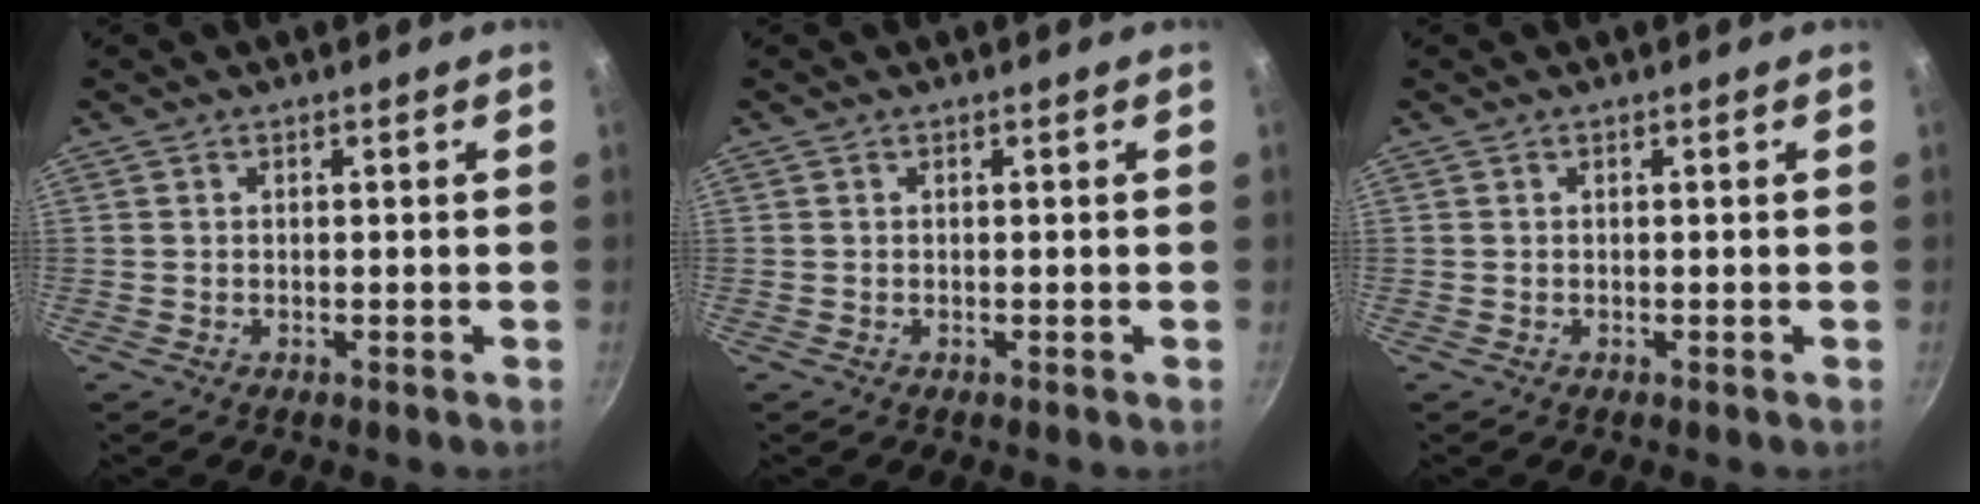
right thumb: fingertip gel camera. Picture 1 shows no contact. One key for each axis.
{"total": 0.0}
{"total": 0.0}